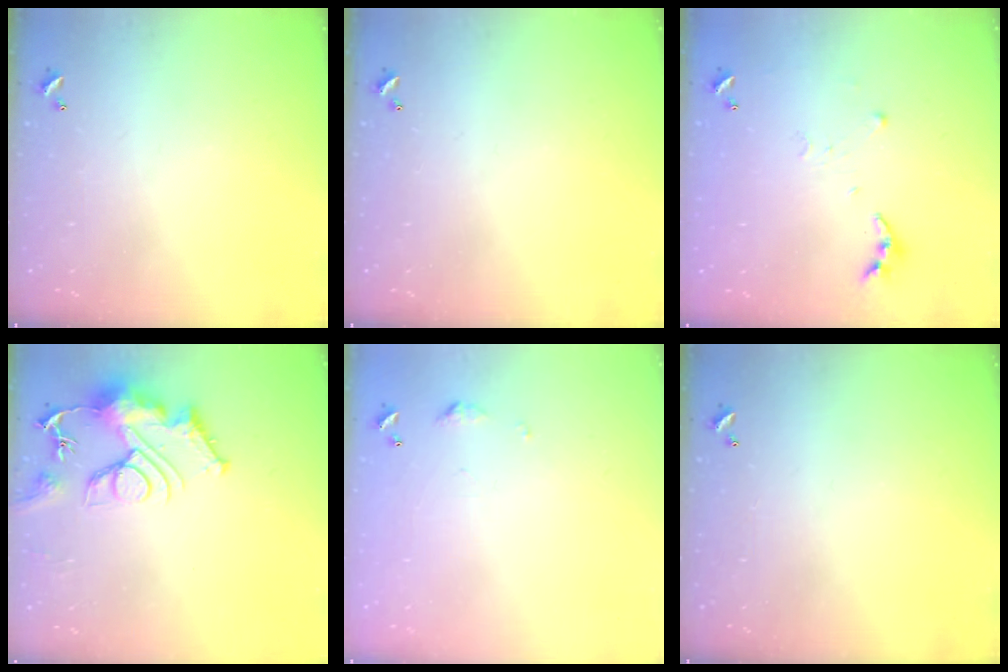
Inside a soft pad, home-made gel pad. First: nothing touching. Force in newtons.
{"total": 0.0}
{"total": 4.9, "press": 4.8, "slide": 0.5}
{"total": 11.9, "press": 11.8, "slide": 1.6}
{"total": 5.0, "press": 4.9, "slide": 0.8}
{"total": 0.0}